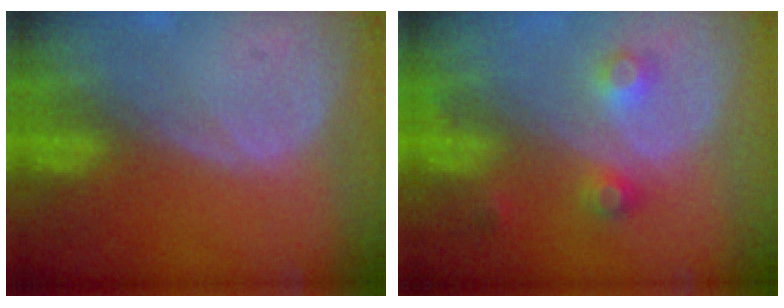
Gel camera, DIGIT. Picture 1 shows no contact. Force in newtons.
{"total": 3.7, "press": 3.4, "slide": 1.7}